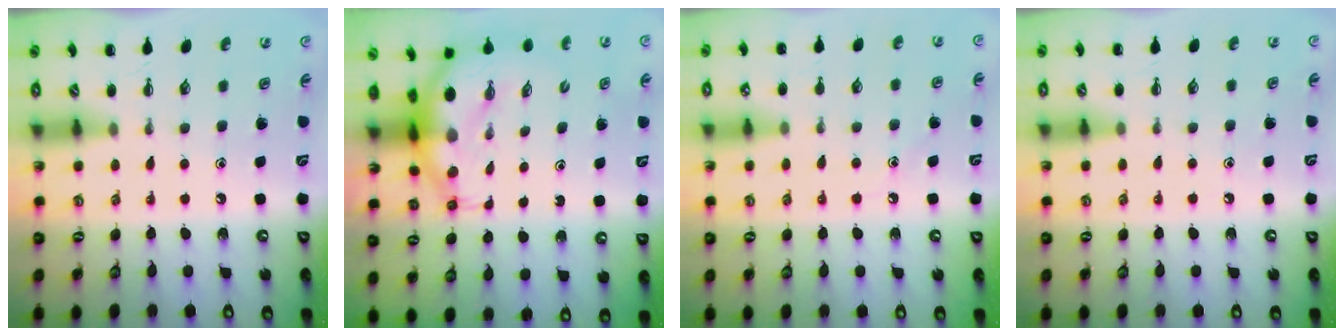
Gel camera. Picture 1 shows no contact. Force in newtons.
{"total": 7.5, "press": 7.3, "slide": 1.9}
{"total": 7.9, "press": 7.6, "slide": 2.0}
{"total": 6.1, "press": 5.7, "slide": 2.0}